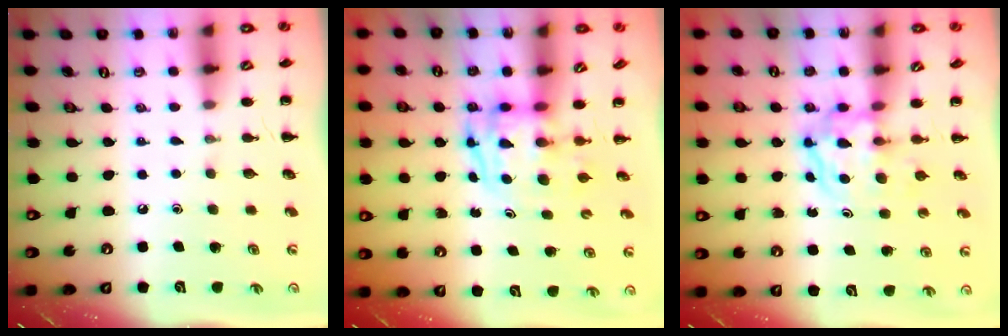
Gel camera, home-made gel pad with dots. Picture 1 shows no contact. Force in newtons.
{"total": 3.7, "press": 3.7, "slide": 0.5}
{"total": 3.9, "press": 3.9, "slide": 0.5}